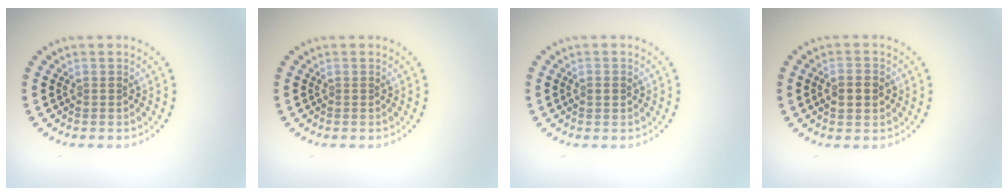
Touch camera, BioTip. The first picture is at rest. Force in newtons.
{"total": 0.0}
{"total": 1.1, "press": 1.1, "slide": 0.1}
{"total": 2.5, "press": 2.4, "slide": 0.2}